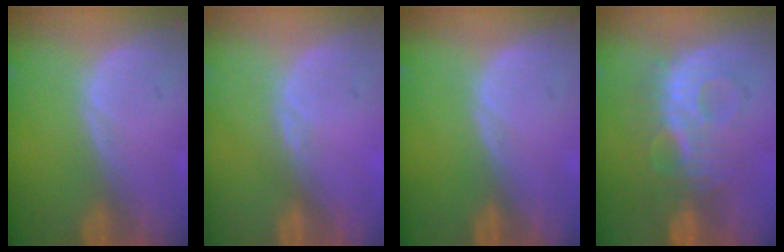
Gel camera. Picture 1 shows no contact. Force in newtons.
{"total": 1.1, "press": 1.0, "slide": 0.5}
{"total": 0.0}
{"total": 9.3, "press": 9.0, "slide": 2.2}